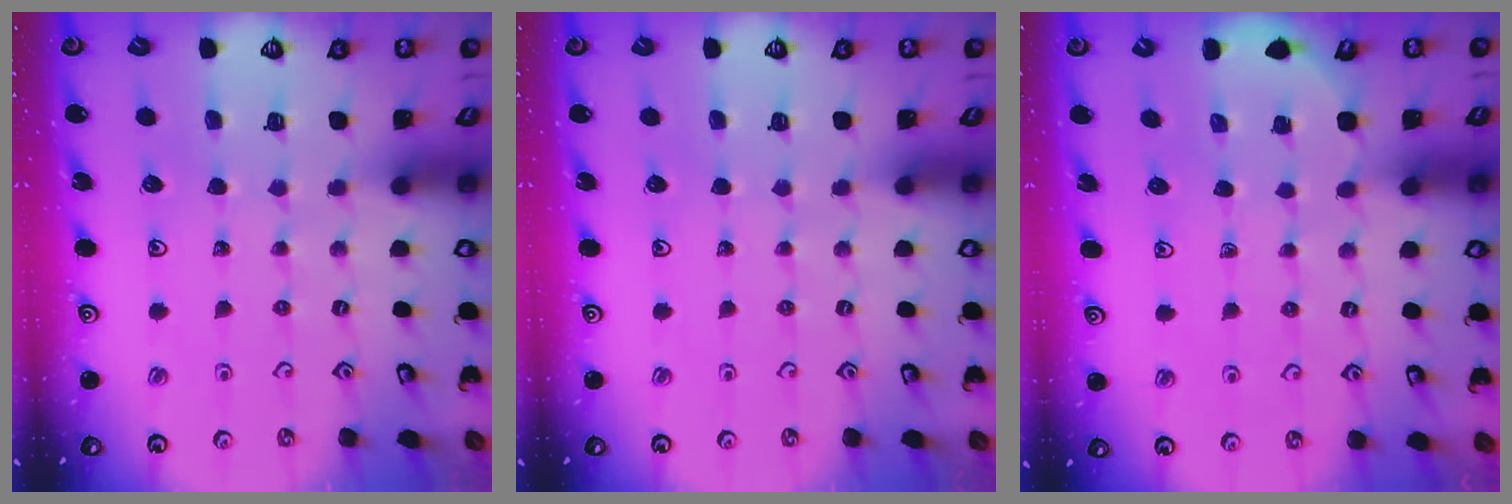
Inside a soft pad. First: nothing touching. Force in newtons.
{"total": 0.0}
{"total": 2.2, "press": 2.0, "slide": 1.1}